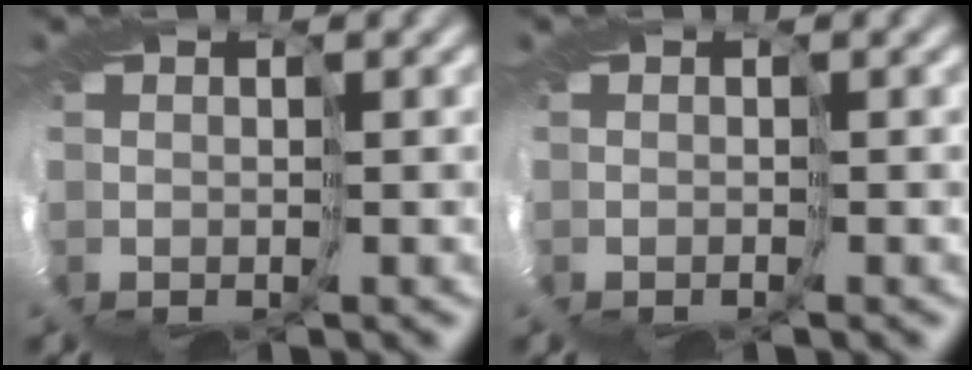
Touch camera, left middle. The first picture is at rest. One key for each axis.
{"total": 0.7, "fx": -0.3, "fy": -0.6, "fz": -0.3, "tx": 0.001, "ty": 0.003, "tz": -0.007}